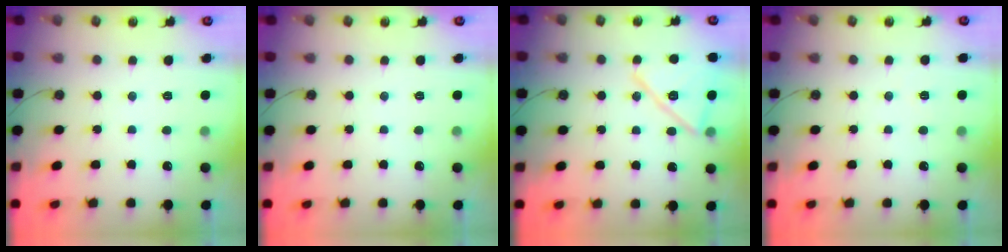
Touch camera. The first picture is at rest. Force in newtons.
{"total": 0.0}
{"total": 15.3, "press": 15.3, "slide": 0.2}
{"total": 2.7, "press": 2.6, "slide": 0.7}